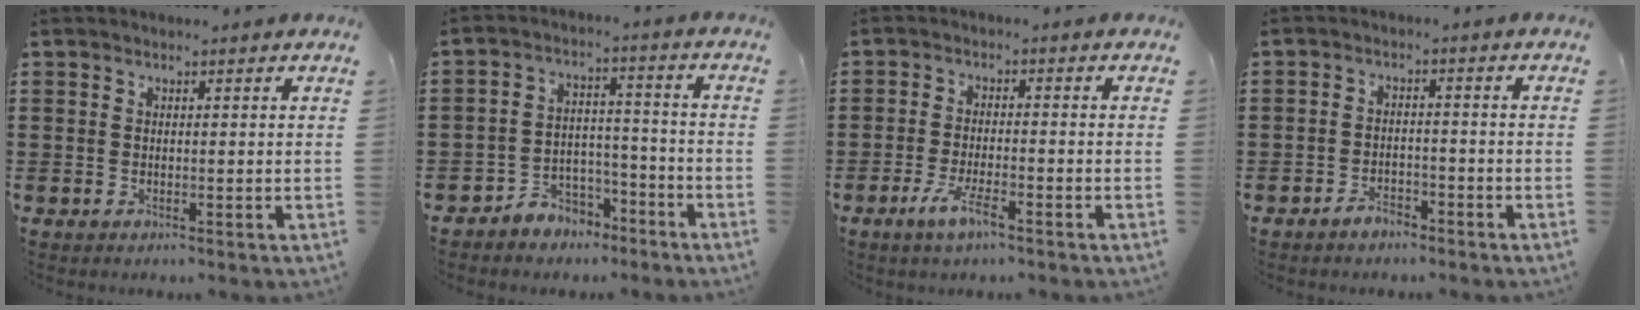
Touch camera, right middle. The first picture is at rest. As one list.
[{"total": 4.9, "force": [-4.3, 2.3, 0.1], "torque": [-0.010, 0.012, -0.089]}, {"total": 4.7, "force": [-2.9, 1.0, 3.6], "torque": [-0.077, -0.003, -0.056]}, {"total": 2.9, "force": [-2.6, 1.1, 0.4], "torque": [-0.012, 0.004, -0.054]}]